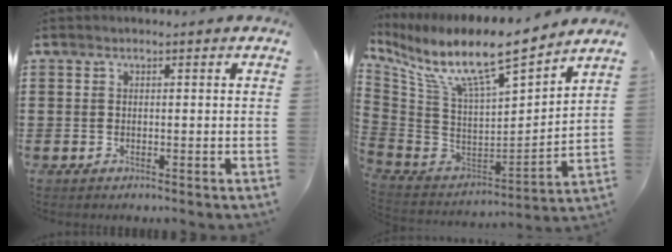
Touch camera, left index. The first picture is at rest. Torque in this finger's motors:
{"motor_torque": [2.14, 0.00, 0.61, 0.21]}